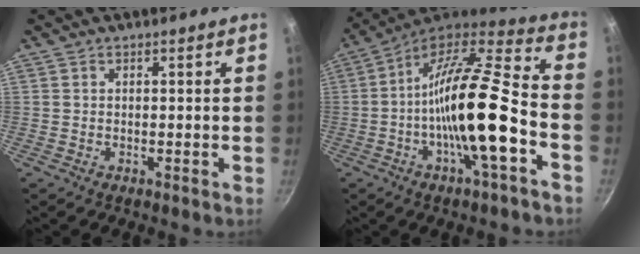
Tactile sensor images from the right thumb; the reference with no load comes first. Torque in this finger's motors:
{"motor_torque": [1.48, 3.32, 2.20, -0.57, 0.65]}